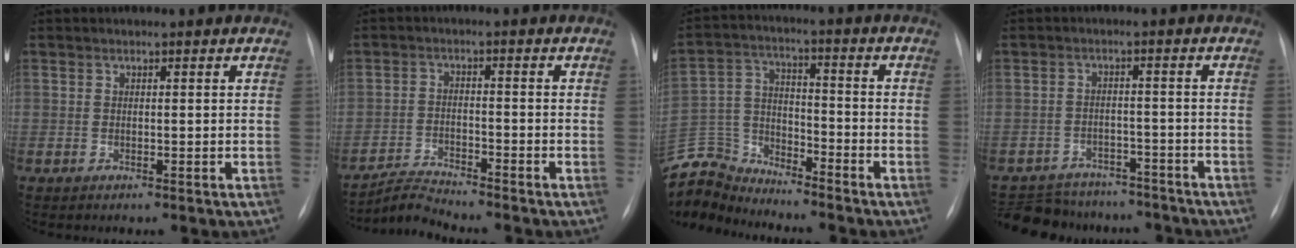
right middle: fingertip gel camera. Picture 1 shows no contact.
{"total": 4.2, "force": [-4.0, -1.1, -0.5], "torque": [0.001, -0.017, -0.075]}
{"total": 10.4, "force": [-10.3, 1.4, -0.2], "torque": [-0.003, 0.019, -0.205]}
{"total": 14.2, "force": [-12.5, 6.0, 3.4], "torque": [-0.070, 0.013, -0.162]}